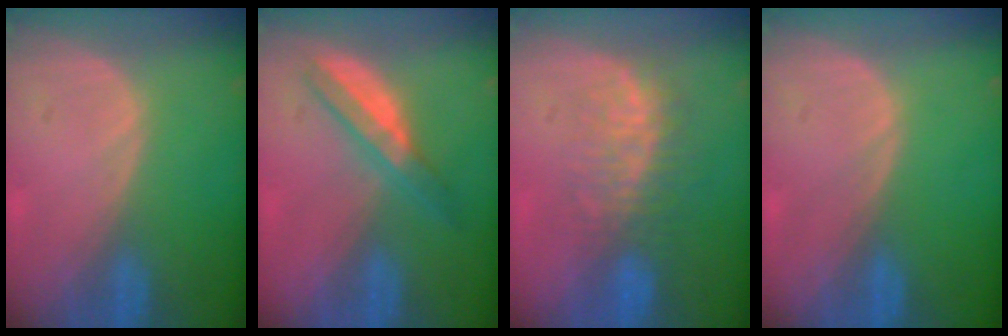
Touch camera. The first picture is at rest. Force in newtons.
{"total": 4.8, "press": 4.8, "slide": 0.7}
{"total": 7.6, "press": 7.1, "slide": 2.8}
{"total": 0.0}